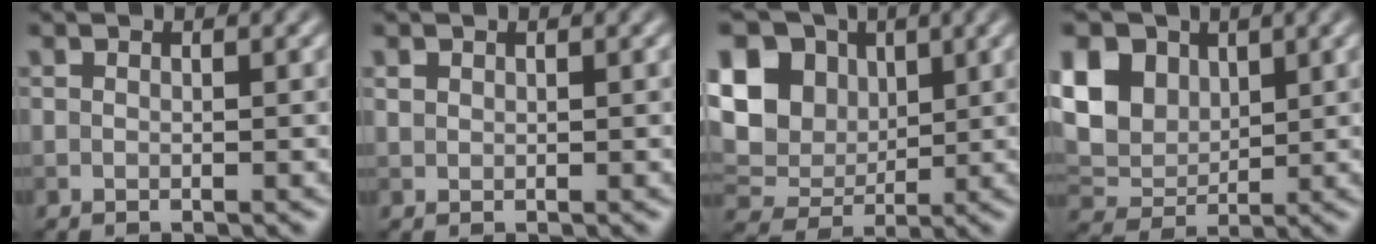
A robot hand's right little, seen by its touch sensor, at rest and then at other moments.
{"total": 0.6, "force": [0.4, 0.4, 0.2], "torque": [-0.003, -0.001, 0.010]}
{"total": 10.1, "force": [3.0, 7.9, 5.6], "torque": [-0.125, 0.029, 0.036]}
{"total": 8.4, "force": [3.2, 6.1, 4.7], "torque": [-0.115, 0.024, 0.052]}